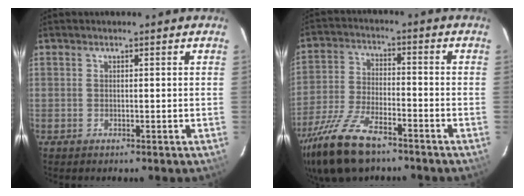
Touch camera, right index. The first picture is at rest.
{"total": 15.7, "force": [-11.3, 5.7, 9.2], "torque": [-0.211, -0.032, -0.216]}